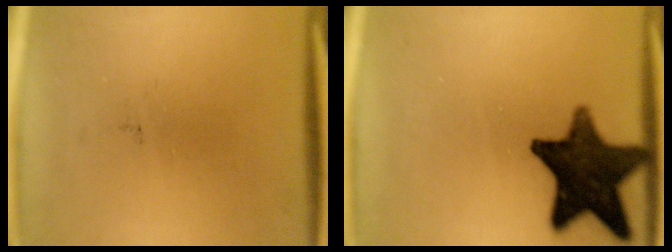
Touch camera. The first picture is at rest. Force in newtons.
{"total": 15.4}